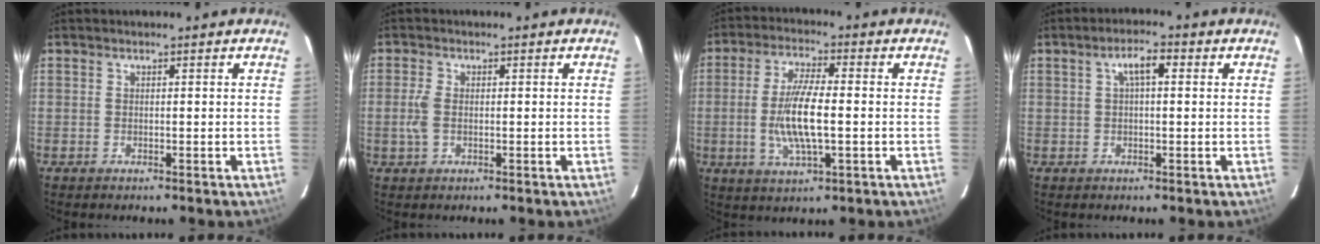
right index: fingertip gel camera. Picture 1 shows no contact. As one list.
[{"total": 3.2, "force": [-0.3, 1.7, 2.6], "torque": [-0.062, 0.001, -0.005]}, {"total": 9.9, "force": [-1.3, 2.5, 9.5], "torque": [-0.187, -0.005, -0.025]}, {"total": 4.1, "force": [1.1, 1.3, 3.7], "torque": [-0.068, 0.015, 0.020]}]